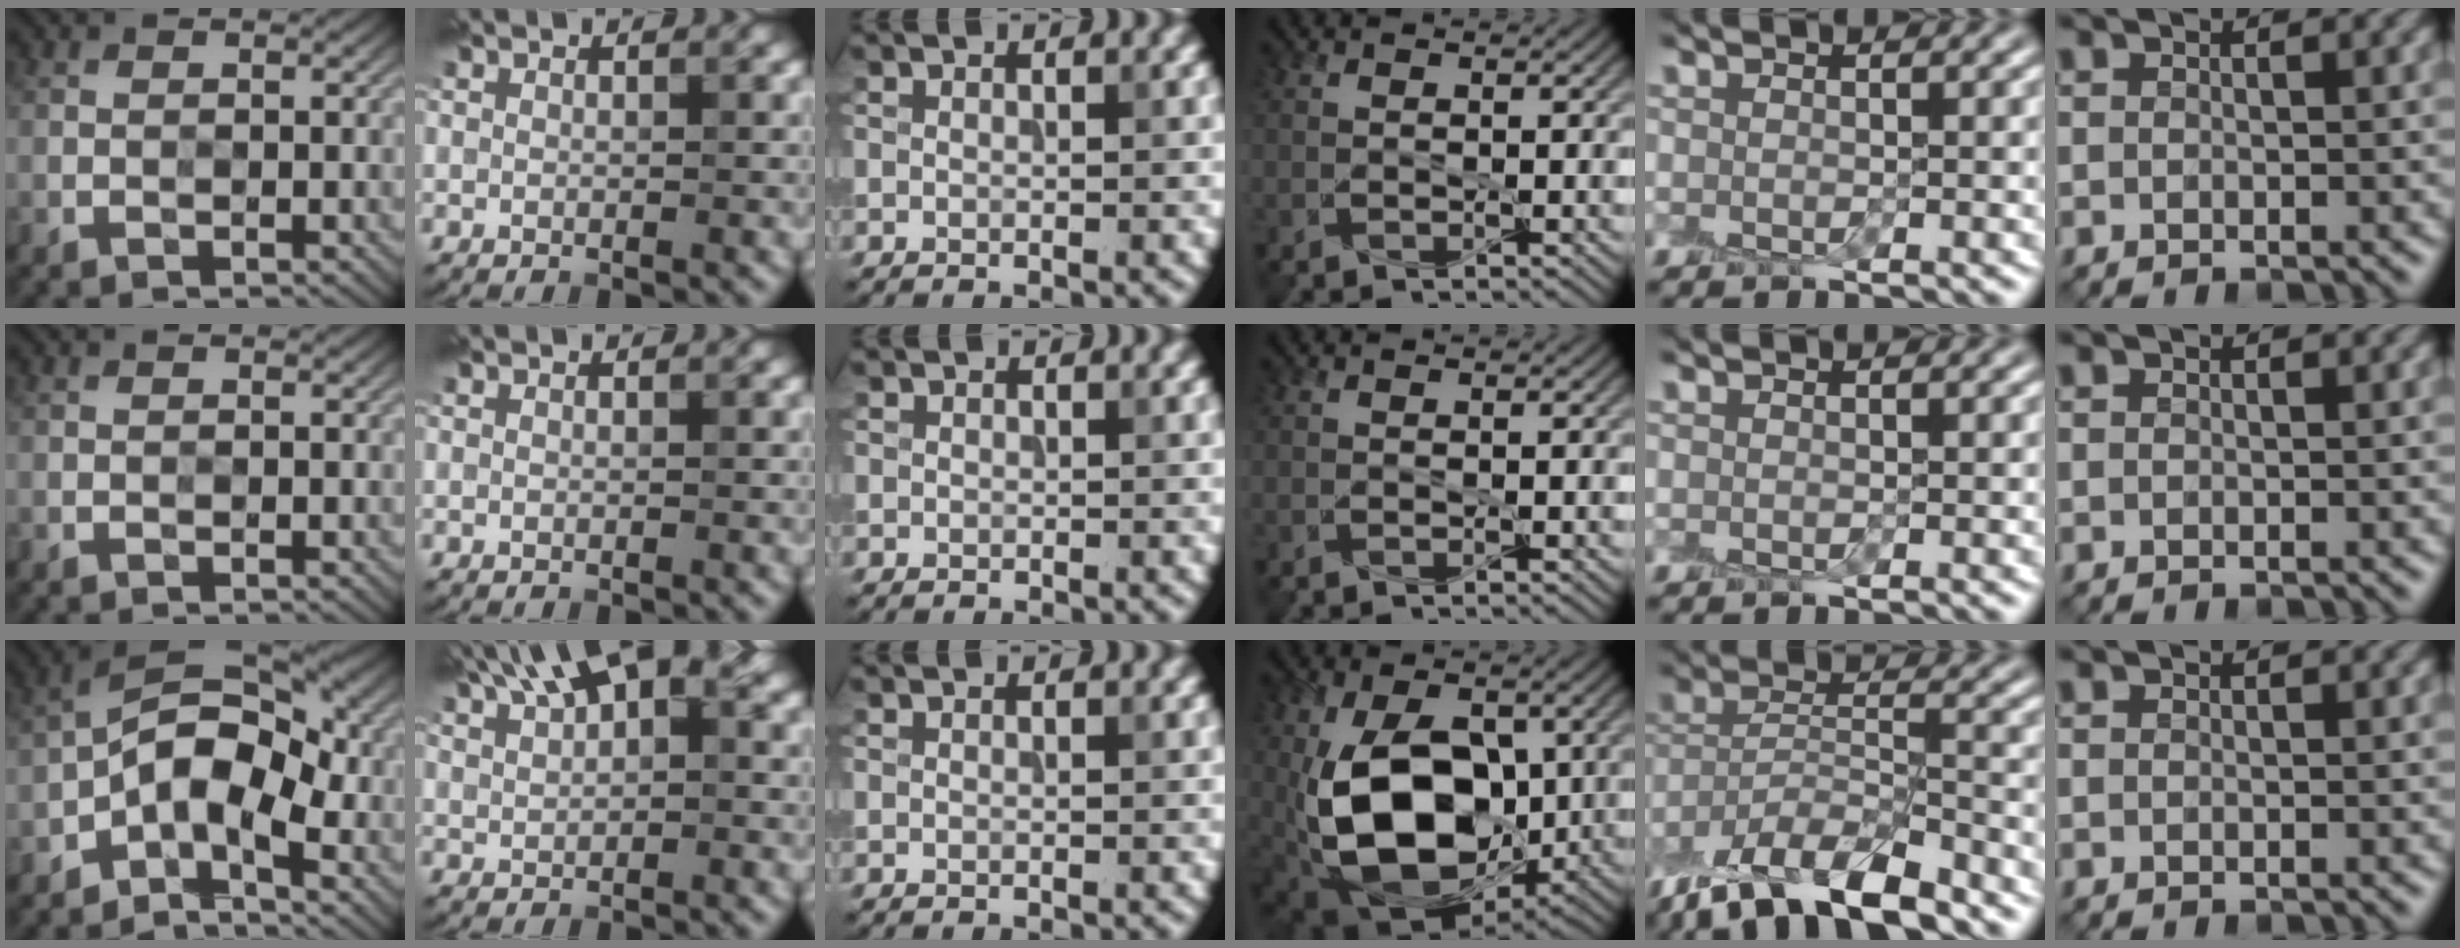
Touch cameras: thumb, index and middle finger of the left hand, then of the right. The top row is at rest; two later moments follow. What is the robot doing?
{"motion": "peel", "object": "plastic screen protector"}